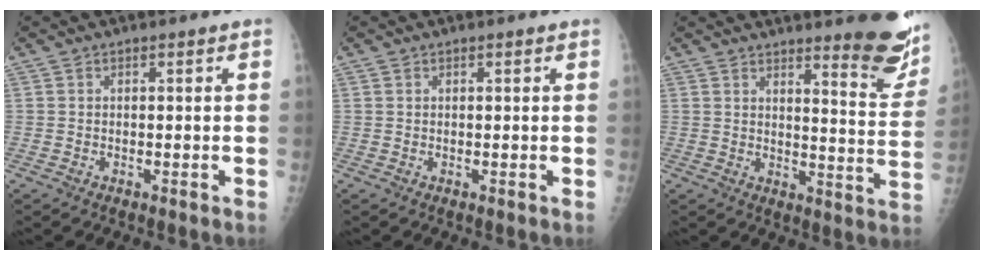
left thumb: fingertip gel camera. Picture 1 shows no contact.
{"total": 0.0}
{"total": 13.3, "force": [10.0, 2.8, 8.3], "torque": [-0.069, -0.082, 0.120]}